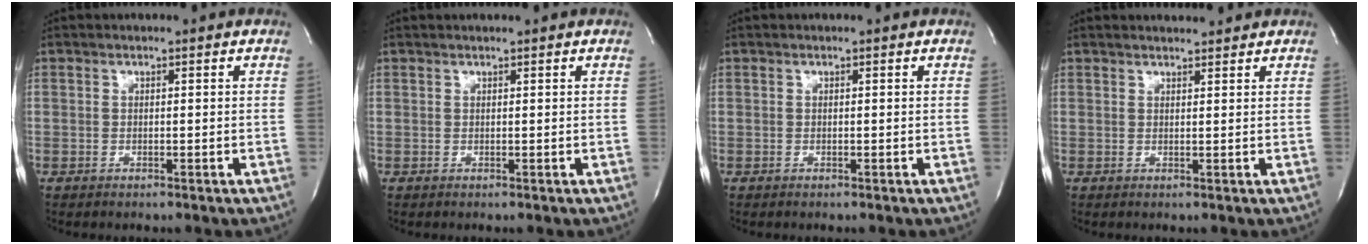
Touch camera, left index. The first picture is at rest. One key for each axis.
{"total": 0.7, "fx": 0.7, "fy": -0.1, "fz": 0.3, "tx": -0.007, "ty": 0.005, "tz": 0.013}
{"total": 0.0}
{"total": 2.8, "fx": 2.7, "fy": 0.4, "fz": 0.5, "tx": -0.015, "ty": 0.008, "tz": 0.037}